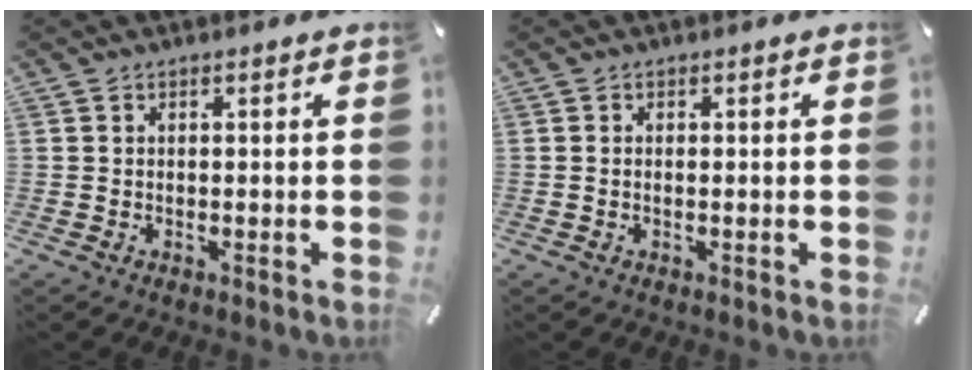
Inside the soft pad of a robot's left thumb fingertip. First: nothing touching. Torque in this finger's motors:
{"motor_torque": [-0.33, -0.15, -0.02, -0.08, -0.02]}